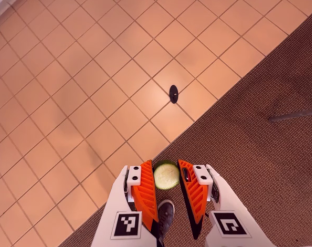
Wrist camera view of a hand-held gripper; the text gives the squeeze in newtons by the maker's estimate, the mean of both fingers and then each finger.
{"total": 8.1, "left": 8.2, "right": 7.9}